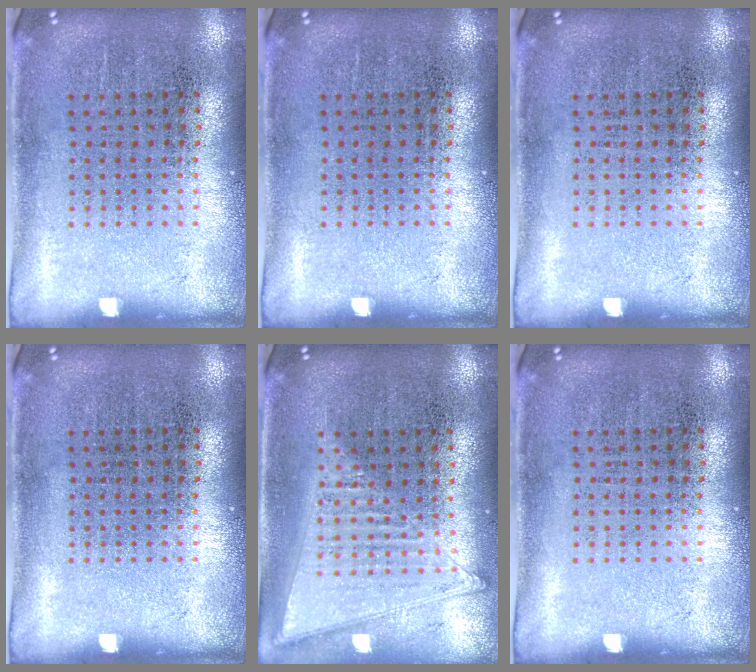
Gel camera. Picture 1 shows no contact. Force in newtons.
{"total": 0.0}
{"total": 0.0}
{"total": 0.0}
{"total": 1.4, "press": 1.3, "slide": 0.3}
{"total": 0.0}